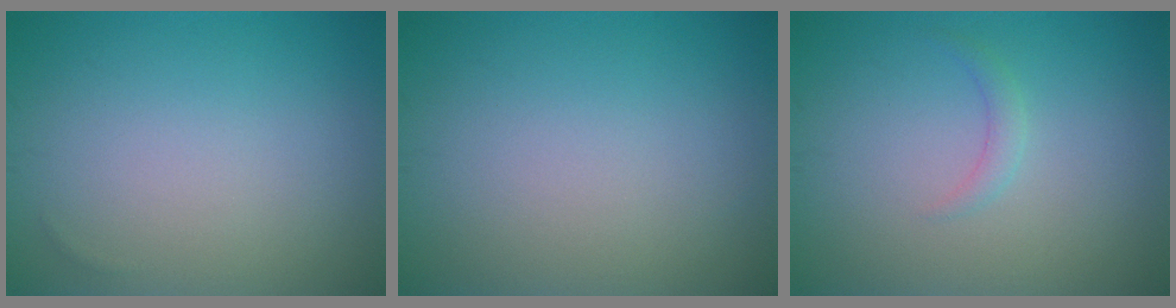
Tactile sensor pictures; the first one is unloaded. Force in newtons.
{"total": 0.0}
{"total": 1.1, "press": 1.1, "slide": 0.0}